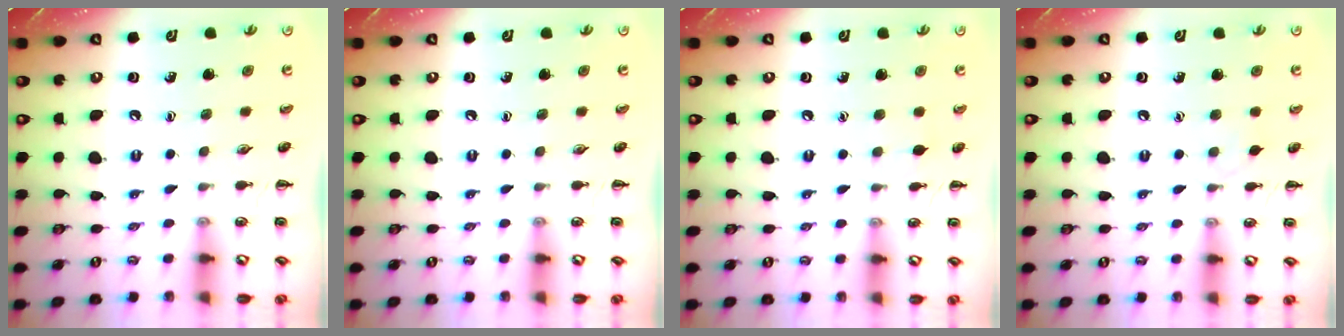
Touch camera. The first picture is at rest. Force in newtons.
{"total": 0.0}
{"total": 3.3, "press": 3.0, "slide": 1.4}
{"total": 2.9, "press": 2.7, "slide": 1.2}